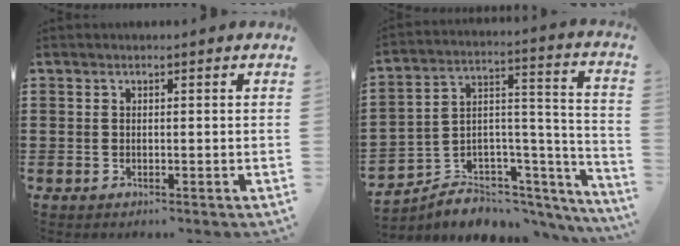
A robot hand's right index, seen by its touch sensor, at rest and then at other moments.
{"total": 5.1, "force": [-3.8, 3.4, 0.5], "torque": [-0.015, -0.009, -0.065]}